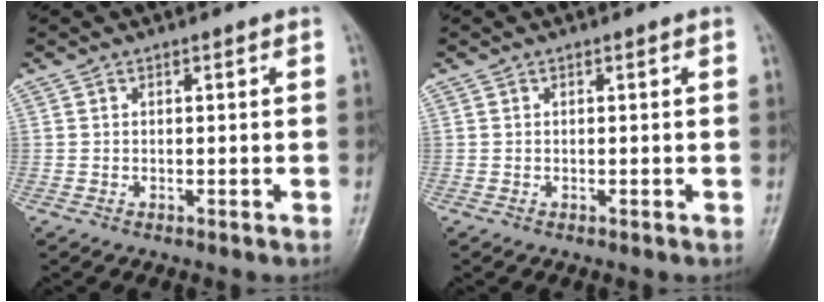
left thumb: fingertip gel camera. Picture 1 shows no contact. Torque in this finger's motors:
{"motor_torque": [0.00, 0.00, 0.00, -0.01, 0.00]}